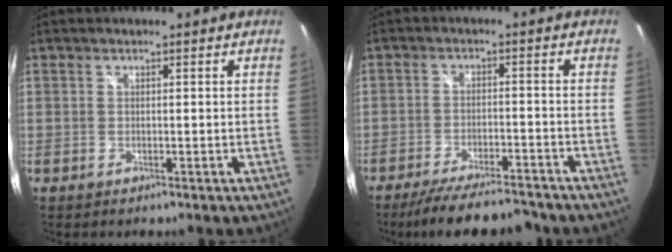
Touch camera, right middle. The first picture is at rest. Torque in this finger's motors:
{"motor_torque": [1.36, -0.78, 0.14, 0.08]}